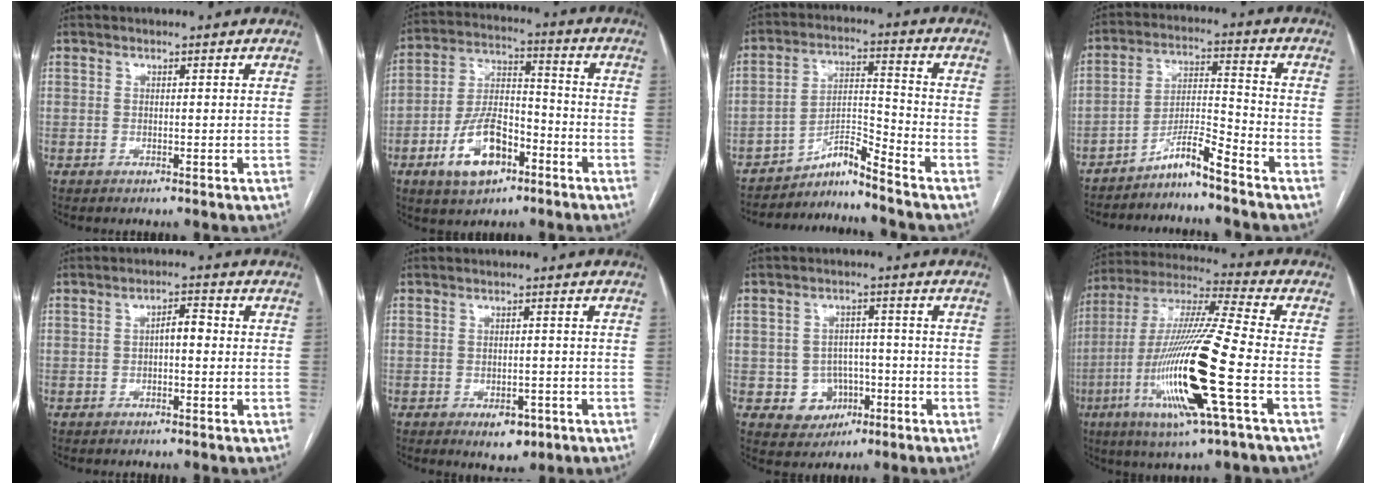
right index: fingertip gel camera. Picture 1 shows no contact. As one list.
[{"total": 11.9, "force": [-5.8, 5.9, 8.6], "torque": [-0.176, 0.012, -0.099]}, {"total": 6.2, "force": [-5.9, -1.5, 1.5], "torque": [-0.030, 0.007, -0.100]}, {"total": 6.5, "force": [-5.5, -0.2, 3.4], "torque": [-0.062, 0.002, -0.101]}, {"total": 2.8, "force": [-0.2, 1.0, 2.6], "torque": [-0.038, 0.012, -0.005]}, {"total": 4.2, "force": [-2.2, 2.3, 2.7], "torque": [-0.028, 0.002, -0.021]}, {"total": 5.8, "force": [-1.9, 5.3, 1.3], "torque": [-0.012, 0.012, -0.018]}, {"total": 20.9, "force": [-6.2, 0.6, 20.0], "torque": [-0.418, -0.026, -0.122]}]